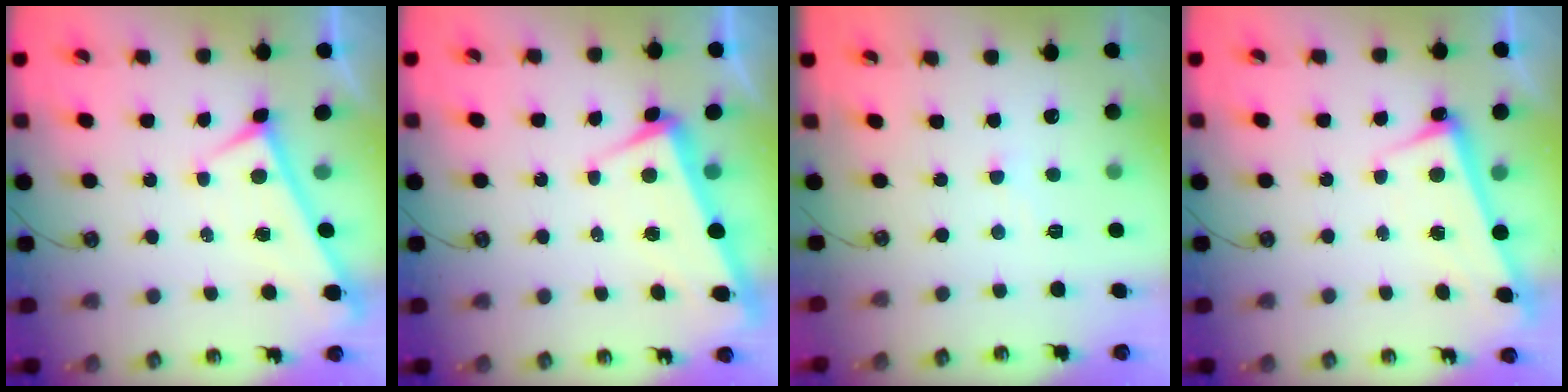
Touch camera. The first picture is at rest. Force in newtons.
{"total": 3.0, "press": 2.8, "slide": 0.9}
{"total": 3.1, "press": 3.0, "slide": 0.4}
{"total": 2.5, "press": 2.4, "slide": 0.6}